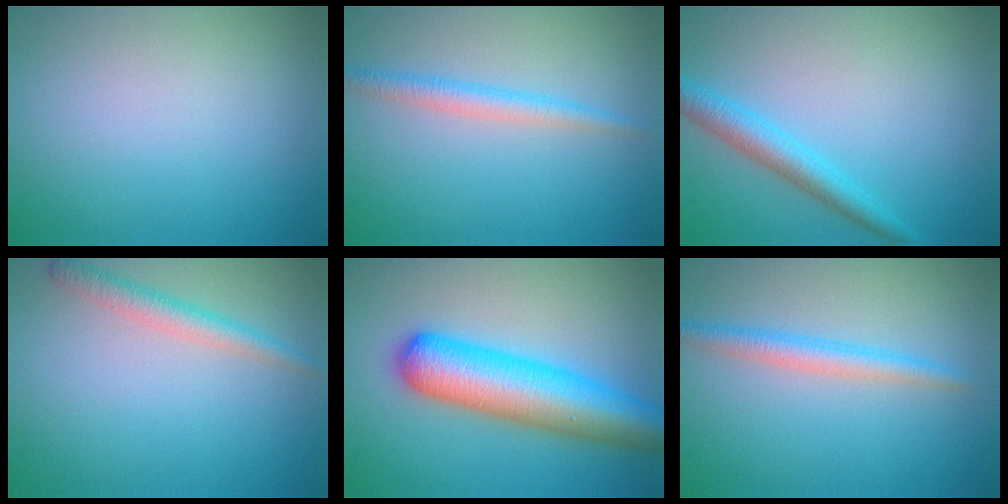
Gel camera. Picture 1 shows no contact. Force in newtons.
{"total": 2.0, "press": 2.0, "slide": 0.1}
{"total": 3.1, "press": 3.1, "slide": 0.0}
{"total": 2.2, "press": 2.2, "slide": 0.0}
{"total": 8.2, "press": 8.1, "slide": 0.3}
{"total": 2.3, "press": 2.3, "slide": 0.1}